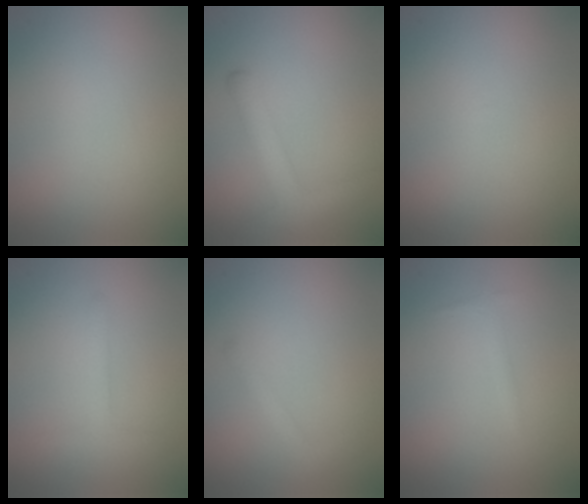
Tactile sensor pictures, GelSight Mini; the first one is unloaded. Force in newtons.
{"total": 3.0, "press": 3.0, "slide": 0.2}
{"total": 0.0}
{"total": 1.4, "press": 1.4, "slide": 0.1}
{"total": 1.2, "press": 1.2, "slide": 0.1}
{"total": 0.7, "press": 0.7, "slide": 0.1}